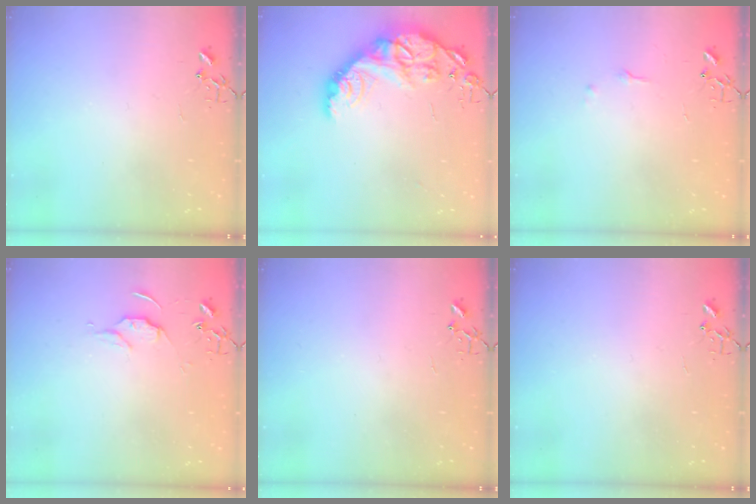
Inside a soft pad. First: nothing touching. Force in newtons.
{"total": 19.4, "press": 19.3, "slide": 1.6}
{"total": 4.8, "press": 4.8, "slide": 0.7}
{"total": 6.3, "press": 6.3, "slide": 0.7}
{"total": 0.0}
{"total": 0.0}